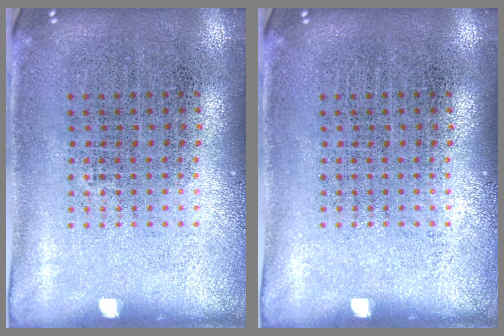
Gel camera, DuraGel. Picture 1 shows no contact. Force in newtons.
{"total": 0.0}